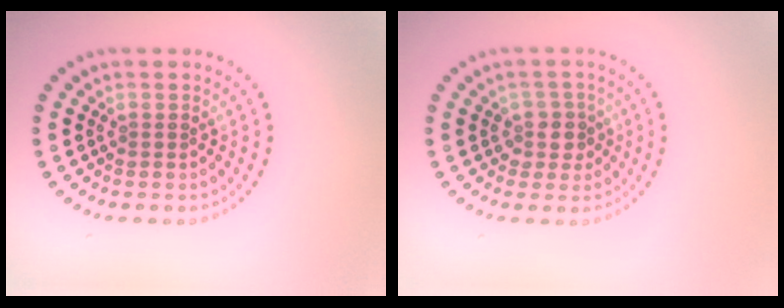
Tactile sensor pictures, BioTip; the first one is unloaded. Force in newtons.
{"total": 2.2, "press": 1.8, "slide": 1.2}